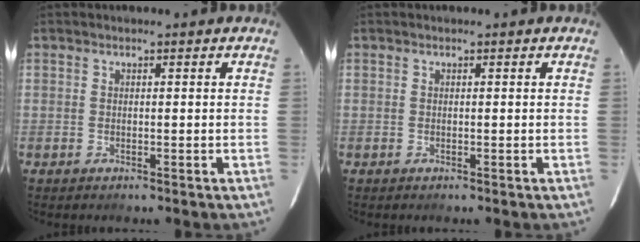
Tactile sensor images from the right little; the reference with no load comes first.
{"total": 0.0}